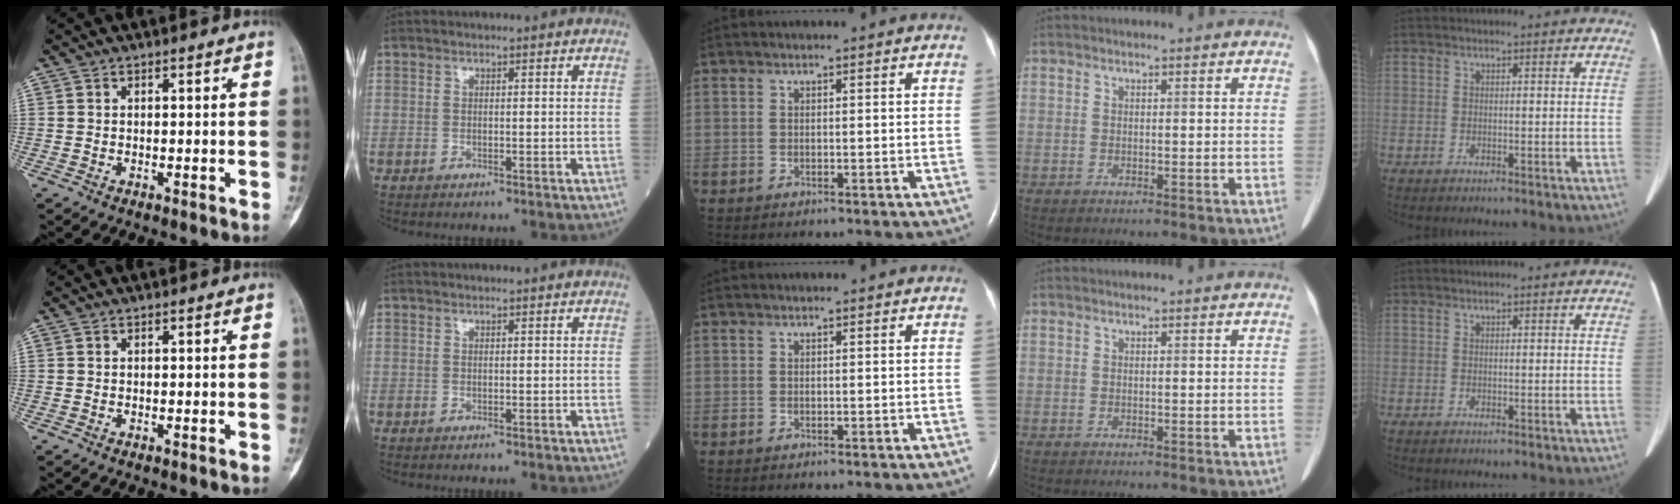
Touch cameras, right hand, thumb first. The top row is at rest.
{}